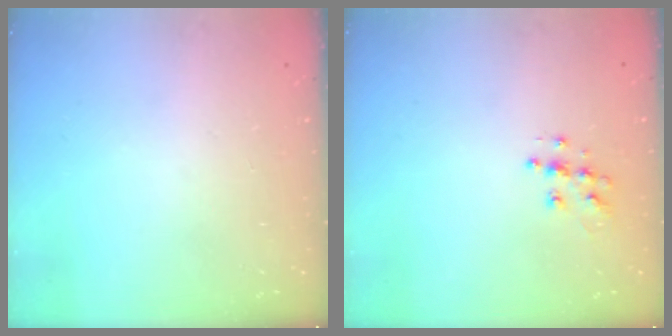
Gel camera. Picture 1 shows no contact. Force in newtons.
{"total": 8.0, "press": 8.0, "slide": 0.4}